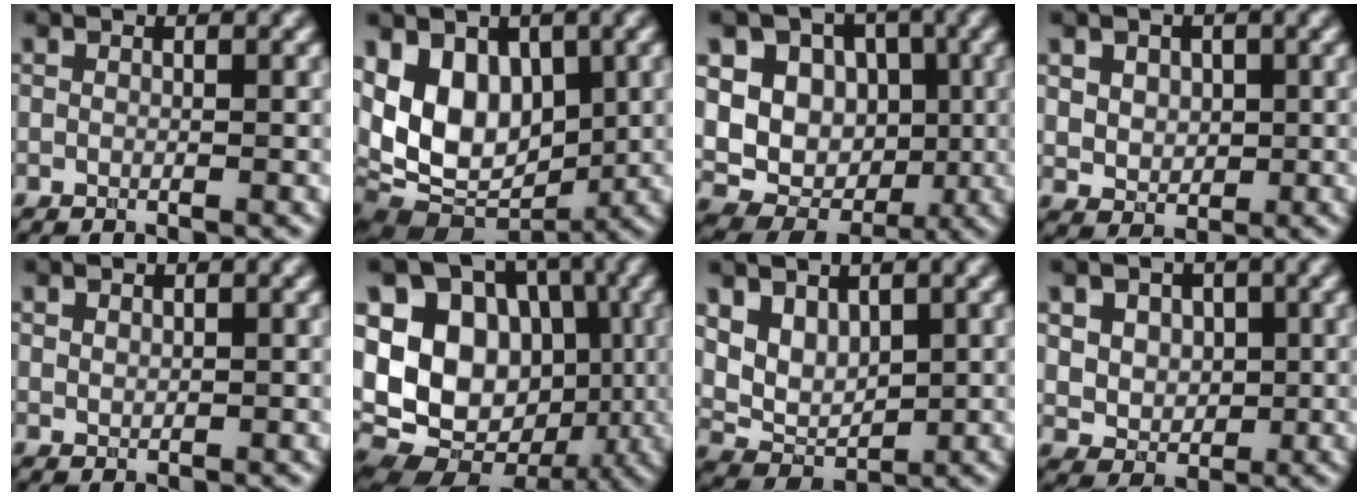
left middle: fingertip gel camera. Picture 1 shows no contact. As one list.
[{"total": 10.3, "force": [1.1, 6.9, 7.6], "torque": [-0.110, 0.001, 0.019]}, {"total": 13.4, "force": [2.2, 11.6, 6.4], "torque": [-0.121, 0.037, 0.025]}, {"total": 3.4, "force": [1.3, 2.7, 1.8], "torque": [-0.047, 0.004, 0.029]}, {"total": 0.7, "force": [0.5, 0.4, 0.2], "torque": [-0.005, 0.000, 0.014]}, {"total": 12.9, "force": [0.2, 10.3, 7.9], "torque": [-0.140, 0.007, -0.008]}, {"total": 3.5, "force": [1.7, 2.3, 2.1], "torque": [-0.044, -0.013, 0.034]}, {"total": 4.9, "force": [1.7, 4.0, 2.3], "torque": [-0.046, 0.006, 0.032]}]